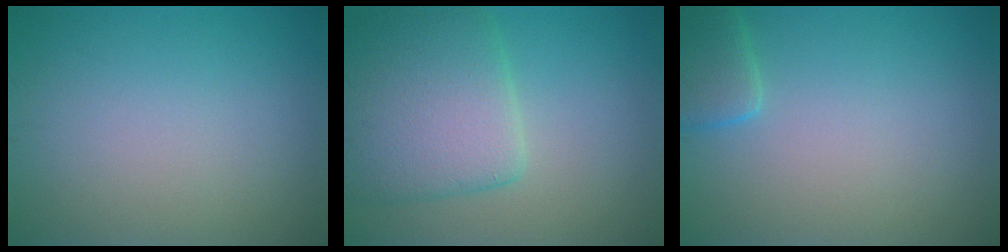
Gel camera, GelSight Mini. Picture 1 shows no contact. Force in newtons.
{"total": 7.2, "press": 7.2, "slide": 0.4}
{"total": 2.4, "press": 2.4, "slide": 0.2}